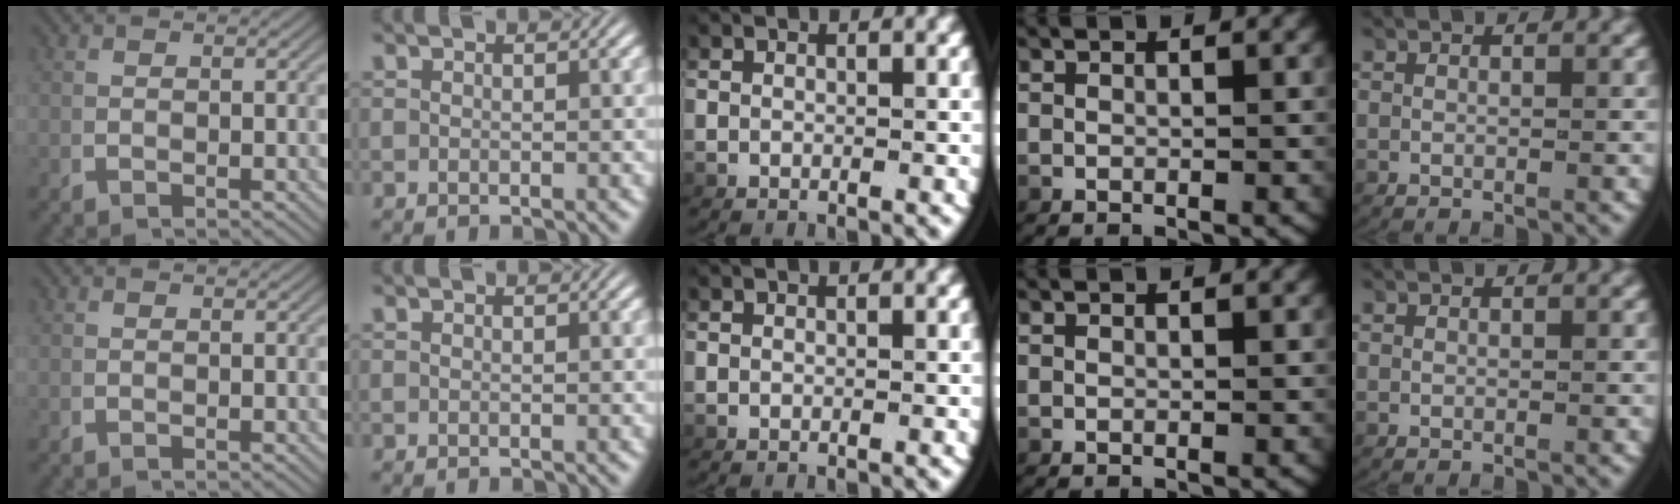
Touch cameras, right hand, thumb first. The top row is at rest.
{}